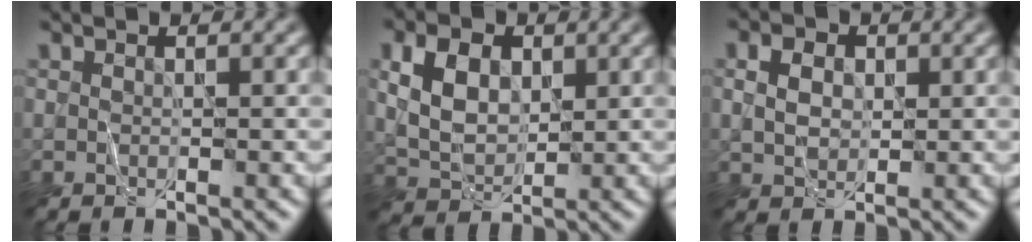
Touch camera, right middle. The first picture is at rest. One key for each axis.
{"total": 4.9, "fx": 1.2, "fy": 3.2, "fz": 3.5, "tx": -0.073, "ty": 0.003, "tz": 0.021}
{"total": 2.7, "fx": 0.6, "fy": 1.9, "fz": 1.8, "tx": -0.034, "ty": 0.002, "tz": 0.011}